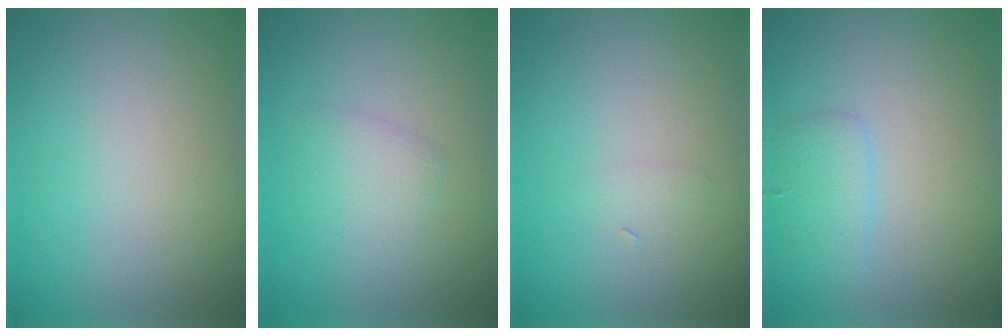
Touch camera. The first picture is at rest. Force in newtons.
{"total": 1.8, "press": 1.8, "slide": 0.1}
{"total": 0.6, "press": 0.6, "slide": 0.0}
{"total": 1.7, "press": 1.7, "slide": 0.1}